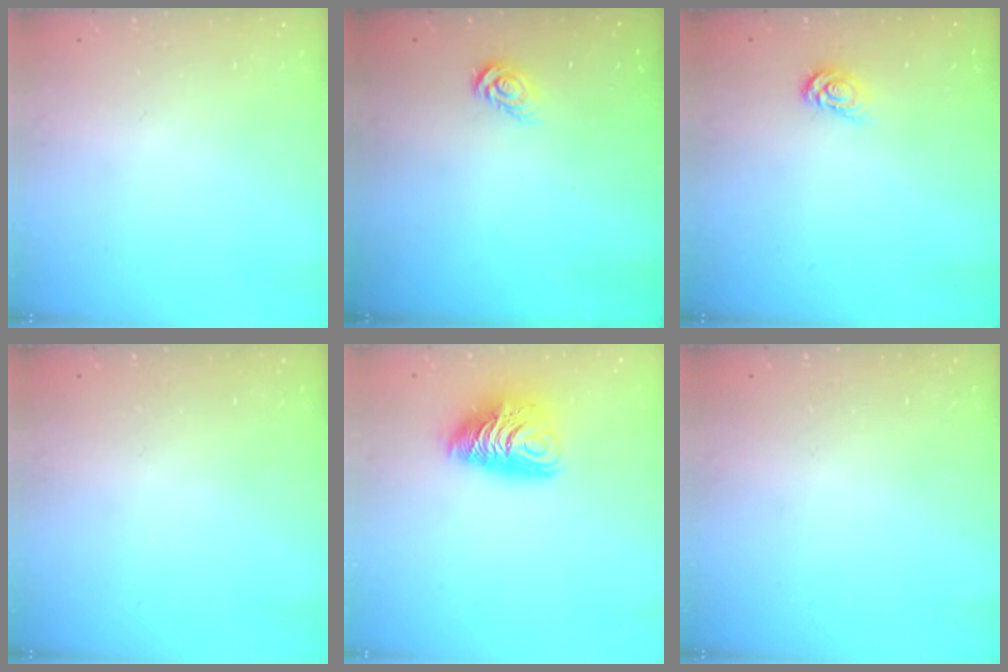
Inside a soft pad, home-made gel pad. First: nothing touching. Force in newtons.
{"total": 3.6, "press": 3.5, "slide": 0.3}
{"total": 3.2, "press": 3.2, "slide": 0.1}
{"total": 0.0}
{"total": 10.4, "press": 10.4, "slide": 0.9}
{"total": 0.0}